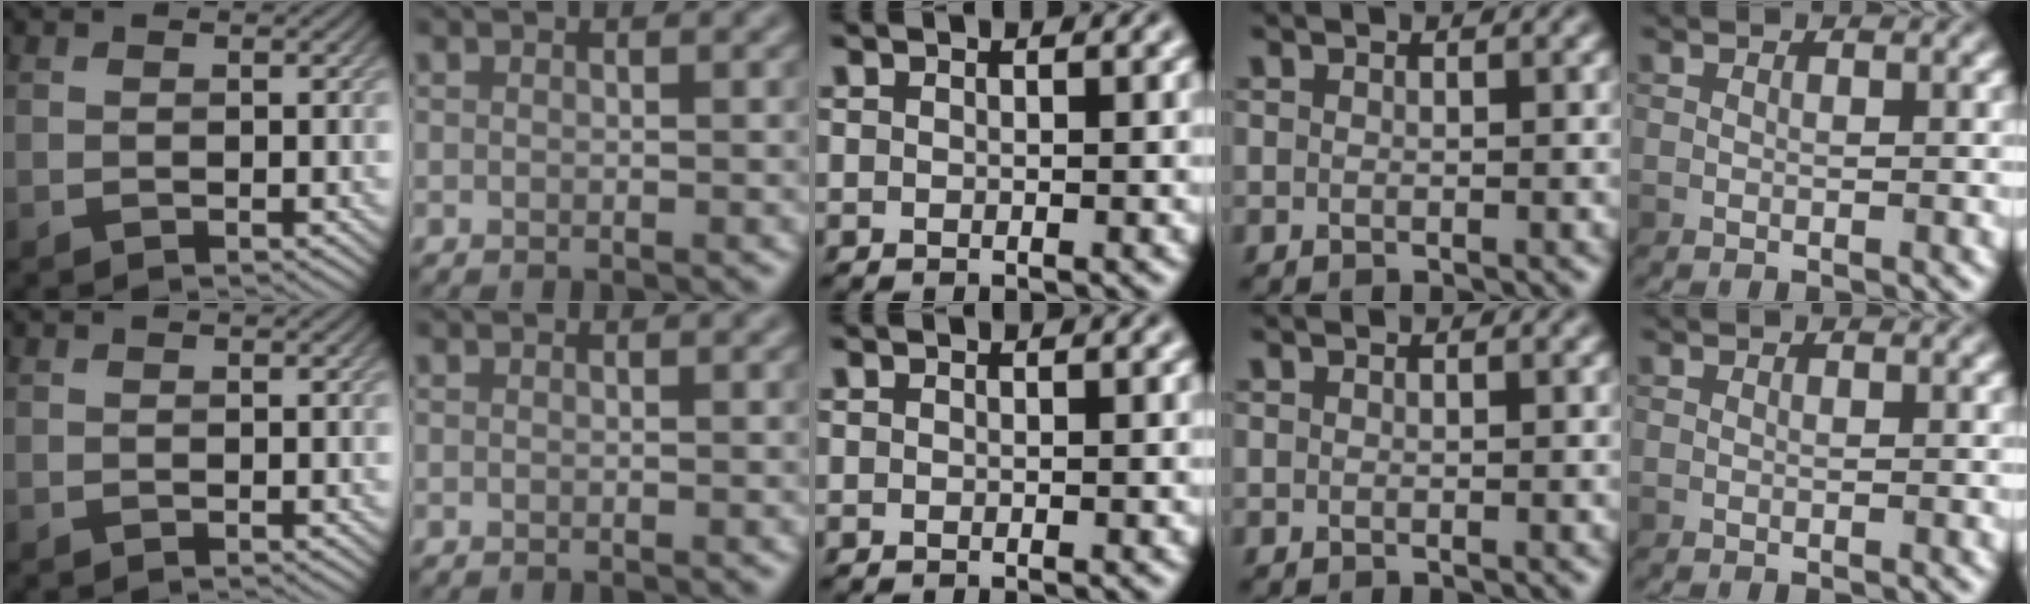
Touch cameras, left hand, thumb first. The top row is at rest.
{}